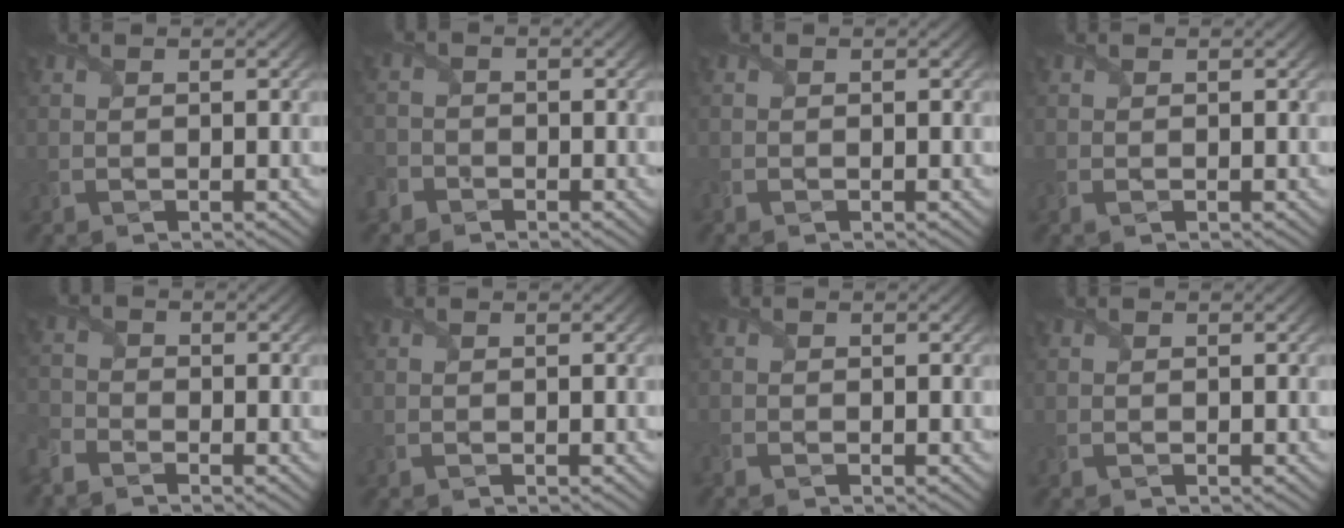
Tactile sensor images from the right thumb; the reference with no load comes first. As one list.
[{"total": 2.8, "force": [-1.9, 2.0, 0.6], "torque": [-0.017, -0.005, -0.046]}, {"total": 0.5, "force": [-0.5, 0.2, 0.1], "torque": [-0.005, -0.007, -0.008]}, {"total": 0.8, "force": [-0.2, 0.4, 0.6], "torque": [-0.022, -0.003, -0.004]}, {"total": 3.7, "force": [-3.1, 1.7, 1.1], "torque": [-0.032, -0.009, -0.081]}, {"total": 0.0}, {"total": 0.8, "force": [-0.7, 0.2, 0.2], "torque": [-0.008, -0.007, -0.016]}, {"total": 0.0}]